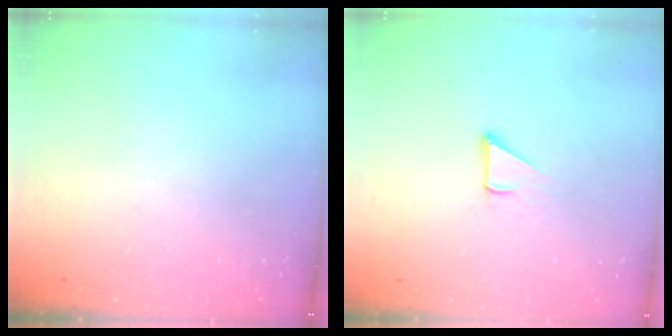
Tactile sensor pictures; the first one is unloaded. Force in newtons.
{"total": 1.6, "press": 1.6, "slide": 0.2}